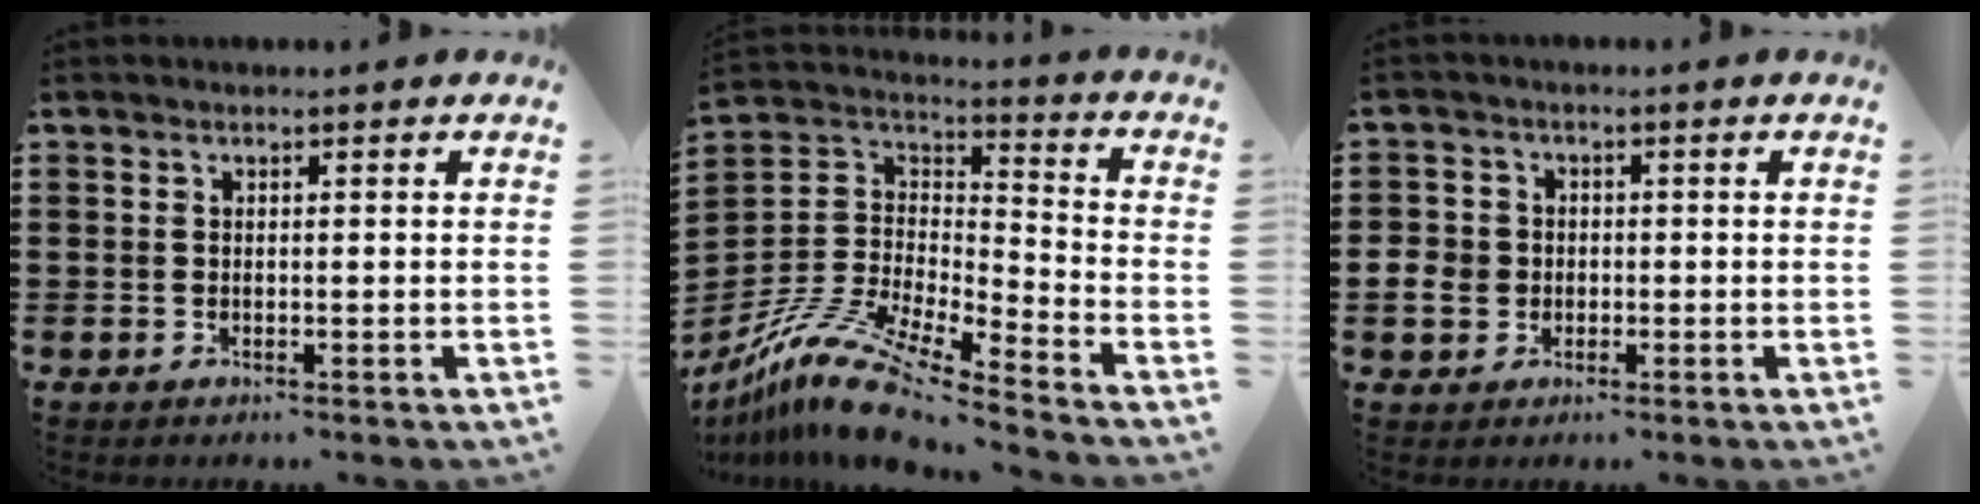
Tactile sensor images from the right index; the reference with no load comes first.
{"total": 12.7, "force": [-10.6, 2.8, 6.4], "torque": [-0.136, 0.028, -0.209]}
{"total": 4.2, "force": [-0.6, 3.8, 1.7], "torque": [-0.055, 0.004, -0.017]}